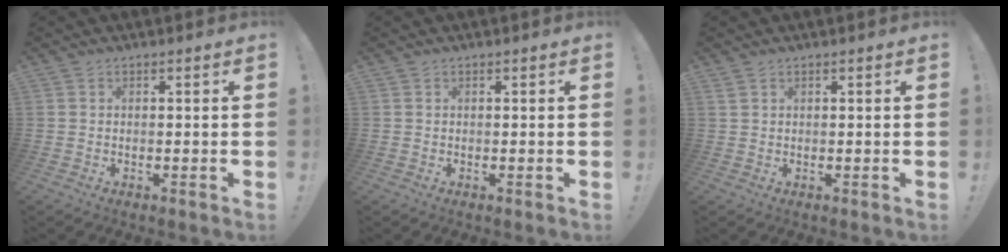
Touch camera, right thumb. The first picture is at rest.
{"total": 0.0}
{"total": 0.9, "force": [0.6, 0.4, 0.6], "torque": [-0.015, 0.001, 0.013]}